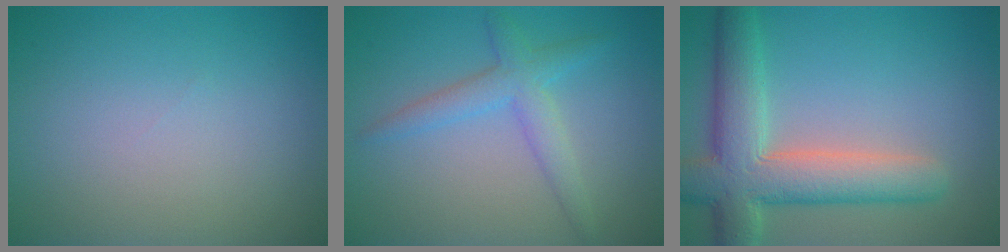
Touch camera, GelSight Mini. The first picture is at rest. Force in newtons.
{"total": 3.0, "press": 3.0, "slide": 0.0}
{"total": 8.0, "press": 8.0, "slide": 0.5}